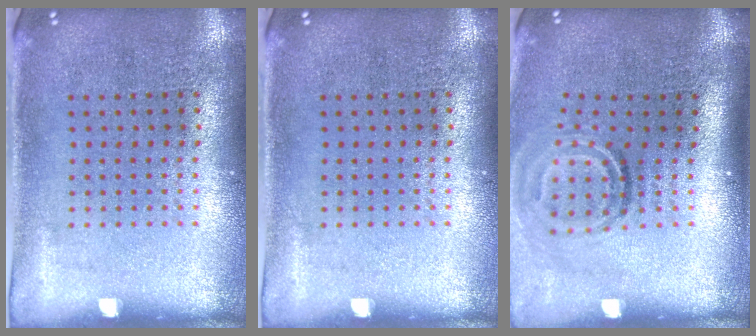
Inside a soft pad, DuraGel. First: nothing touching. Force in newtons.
{"total": 0.0}
{"total": 1.9, "press": 1.2, "slide": 1.5}